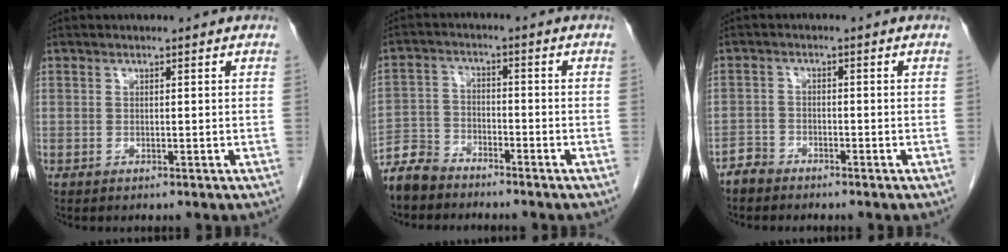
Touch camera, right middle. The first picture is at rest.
{"total": 6.0, "force": [-5.5, 2.2, 0.9], "torque": [-0.026, -0.012, -0.110]}
{"total": 2.4, "force": [-2.2, 0.9, -0.1], "torque": [0.000, 0.001, -0.043]}